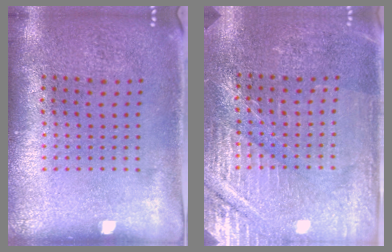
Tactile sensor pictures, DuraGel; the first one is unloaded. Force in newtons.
{"total": 3.2, "press": 3.2, "slide": 0.4}